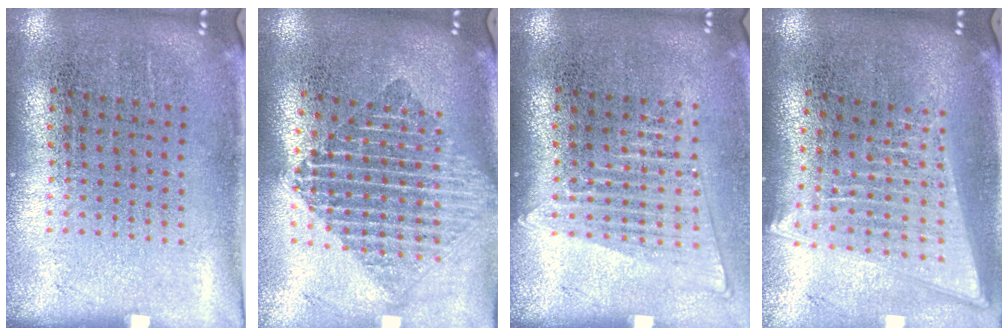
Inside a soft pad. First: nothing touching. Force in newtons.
{"total": 1.9, "press": 1.6, "slide": 1.1}
{"total": 1.4, "press": 1.3, "slide": 0.5}
{"total": 2.0, "press": 1.7, "slide": 1.0}